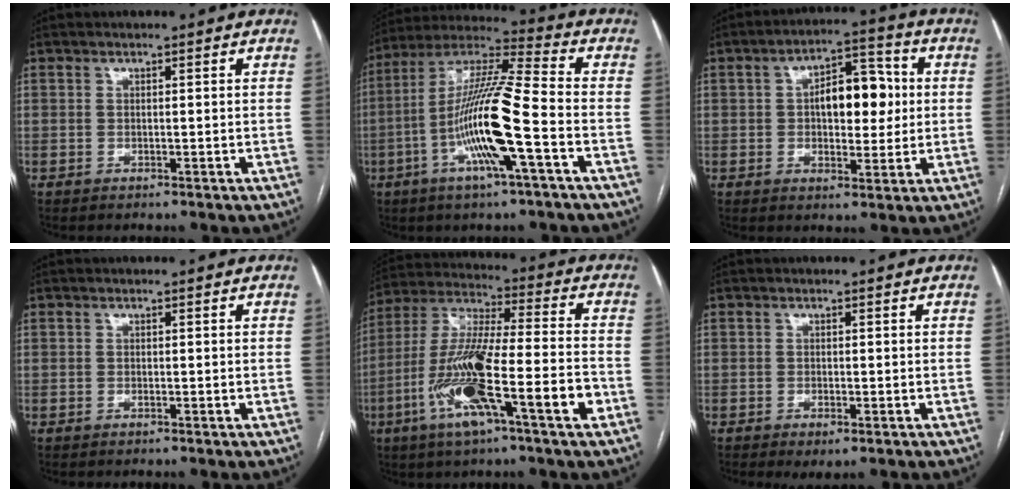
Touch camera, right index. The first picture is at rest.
{"total": 16.1, "force": [-4.7, 0.3, 15.4], "torque": [-0.304, 0.000, -0.095]}
{"total": 9.5, "force": [0.9, 4.7, 8.3], "torque": [-0.120, 0.024, 0.018]}
{"total": 0.0}
{"total": 18.2, "force": [-6.8, 1.6, 16.8], "torque": [-0.326, -0.008, -0.123]}
{"total": 1.9, "force": [-0.9, 0.6, 1.5], "torque": [-0.022, -0.001, -0.008]}